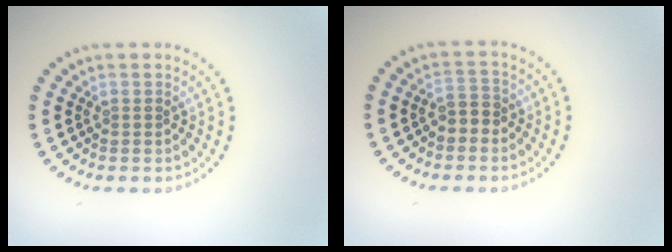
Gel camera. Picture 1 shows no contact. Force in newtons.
{"total": 1.8, "press": 1.6, "slide": 0.7}